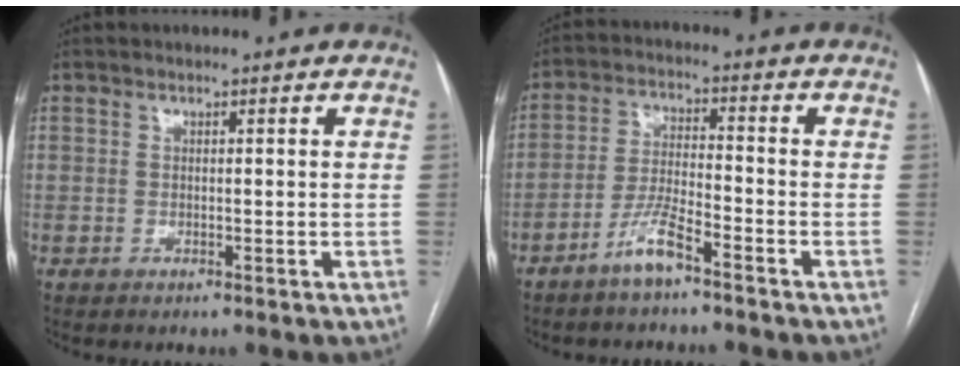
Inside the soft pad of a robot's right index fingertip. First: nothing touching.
{"total": 5.8, "force": [-4.1, 0.5, 4.0], "torque": [-0.089, -0.003, -0.082]}